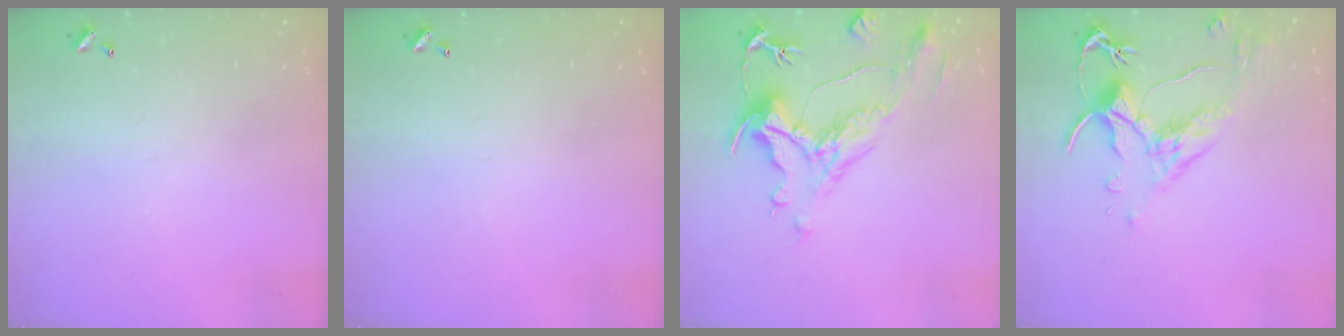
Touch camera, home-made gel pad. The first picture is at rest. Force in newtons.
{"total": 0.0}
{"total": 1.9, "press": 0.8, "slide": 1.7}
{"total": 2.5, "press": 2.1, "slide": 1.4}